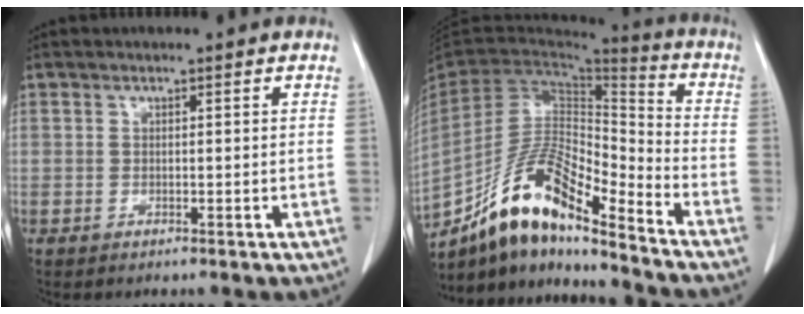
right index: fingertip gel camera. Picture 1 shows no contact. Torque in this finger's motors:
{"motor_torque": [0.70, -0.72, 0.66, 0.21]}